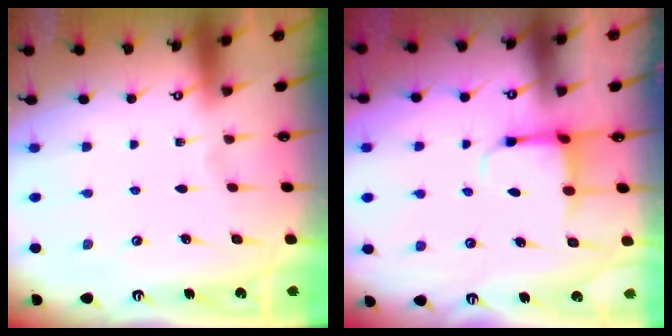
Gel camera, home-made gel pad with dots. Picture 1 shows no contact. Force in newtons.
{"total": 3.8, "press": 3.6, "slide": 1.3}